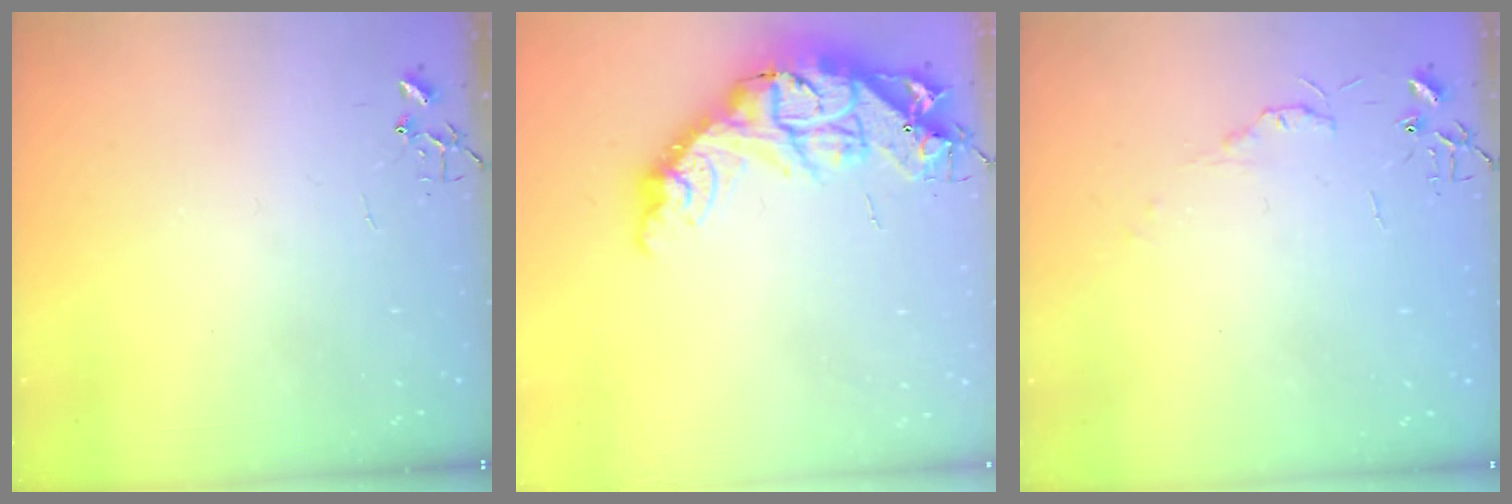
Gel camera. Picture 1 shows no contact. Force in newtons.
{"total": 21.4, "press": 21.3, "slide": 2.0}
{"total": 4.8, "press": 4.8, "slide": 0.7}